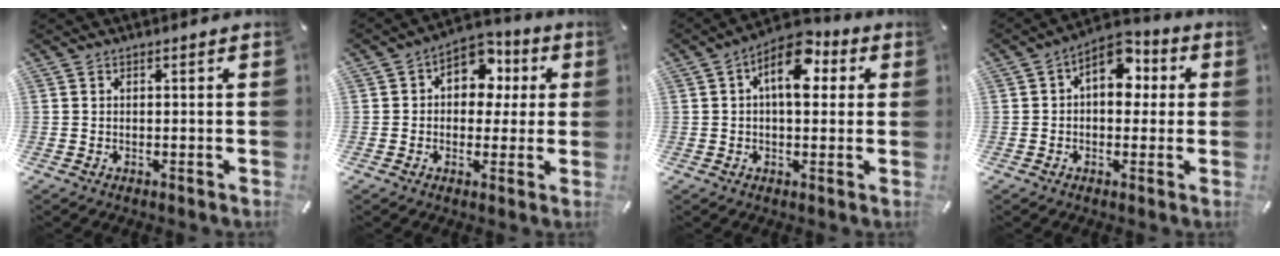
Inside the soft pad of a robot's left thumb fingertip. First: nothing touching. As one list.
[{"total": 9.0, "force": [2.4, 7.2, 4.9], "torque": [-0.069, -0.009, 0.042]}, {"total": 10.7, "force": [3.4, 5.8, 8.3], "torque": [-0.111, -0.010, 0.057]}, {"total": 9.1, "force": [2.8, 5.9, 6.3], "torque": [-0.077, -0.015, 0.045]}]